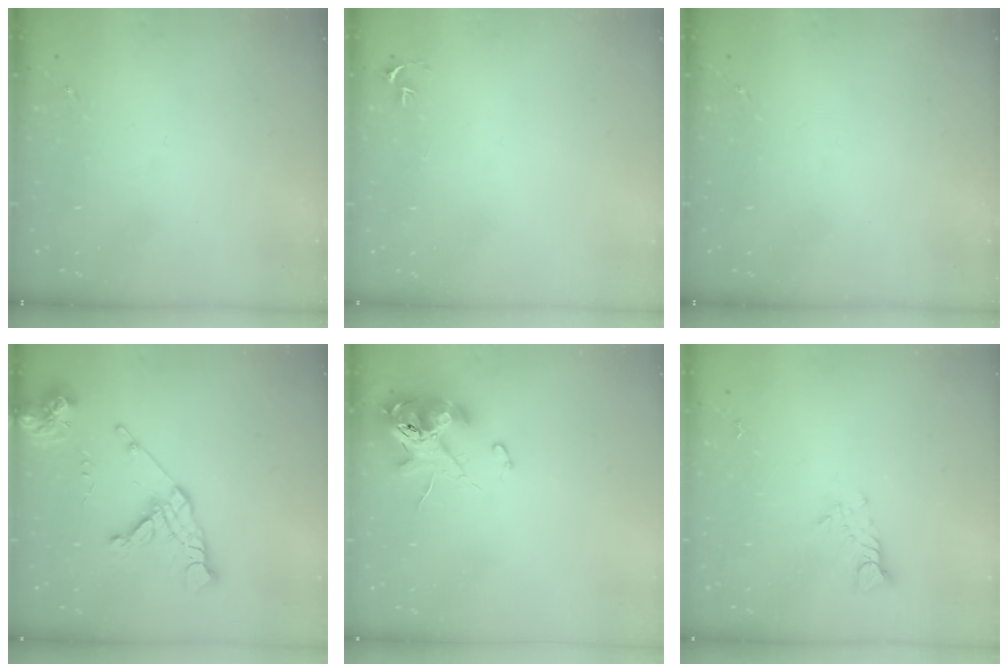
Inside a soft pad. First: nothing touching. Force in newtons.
{"total": 2.7, "press": 2.7, "slide": 0.3}
{"total": 0.0}
{"total": 14.4, "press": 14.3, "slide": 1.9}
{"total": 11.9, "press": 11.7, "slide": 2.1}
{"total": 5.1, "press": 5.0, "slide": 0.3}